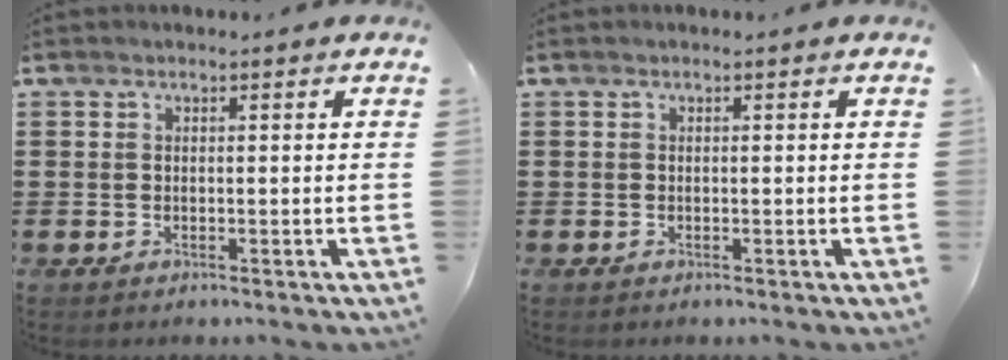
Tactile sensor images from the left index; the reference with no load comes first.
{"total": 0.0}